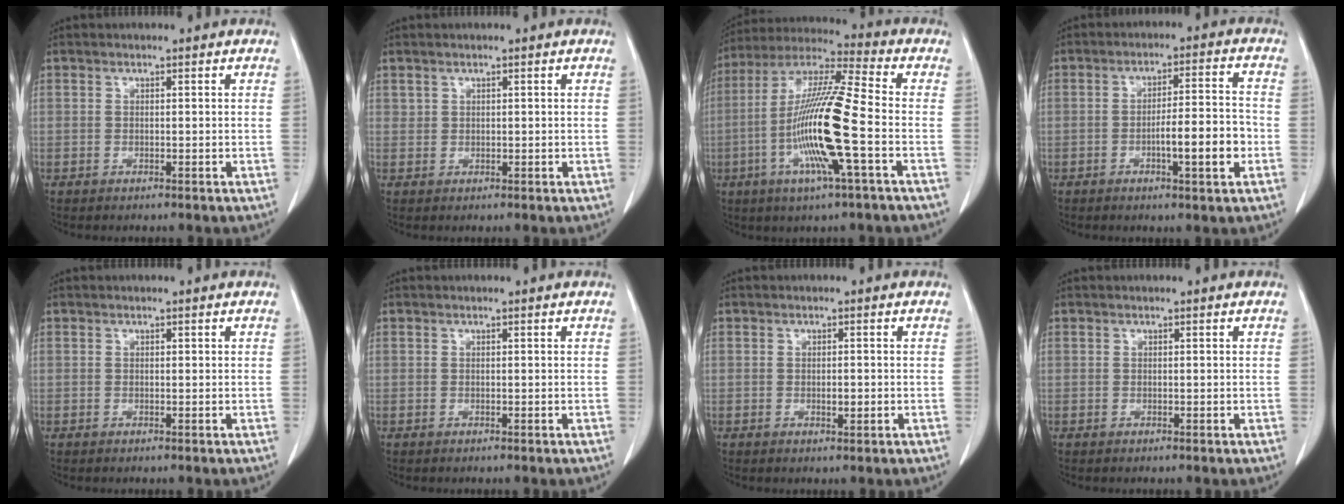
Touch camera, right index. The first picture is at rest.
{"total": 0.8, "force": [0.6, 0.5, 0.1], "torque": [0.007, 0.001, 0.009]}
{"total": 16.3, "force": [-4.0, 0.2, 15.8], "torque": [-0.314, -0.008, -0.085]}
{"total": 8.1, "force": [-2.5, 0.9, 7.6], "torque": [-0.117, 0.008, -0.038]}
{"total": 0.0}
{"total": 0.0}
{"total": 1.5, "force": [-0.3, 0.5, 1.4], "torque": [-0.024, -0.001, -0.002]}
{"total": 0.0}